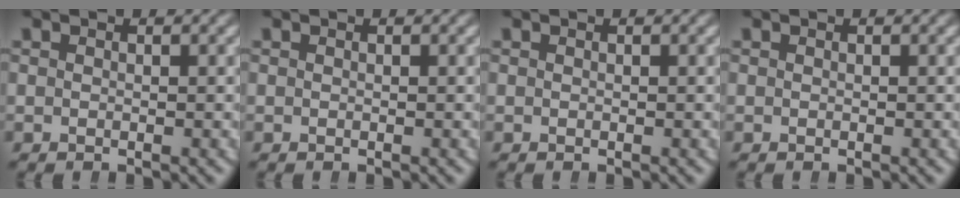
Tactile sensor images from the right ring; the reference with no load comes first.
{"total": 0.0}
{"total": 0.0}
{"total": 0.0}